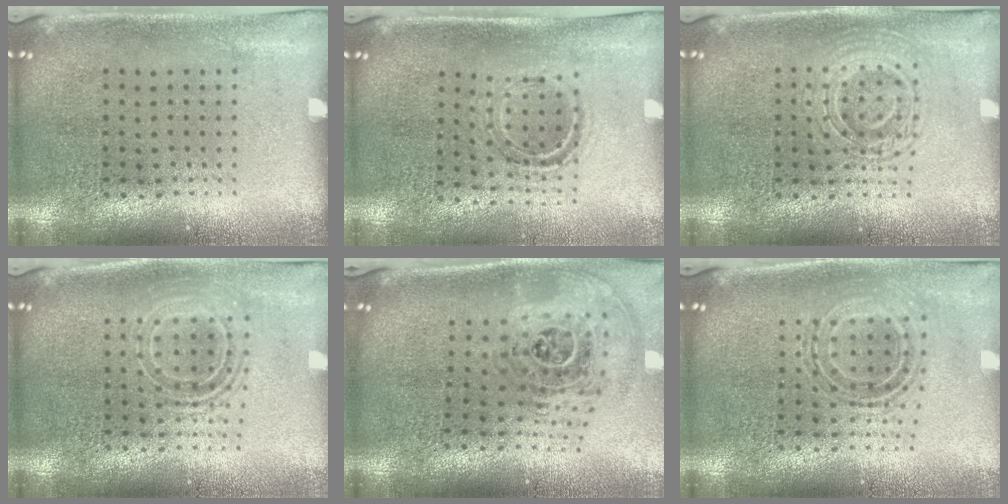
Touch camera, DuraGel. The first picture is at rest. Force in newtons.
{"total": 1.0, "press": 0.9, "slide": 0.3}
{"total": 2.7, "press": 2.7, "slide": 0.5}
{"total": 1.8, "press": 1.4, "slide": 1.2}
{"total": 1.9, "press": 1.5, "slide": 1.2}
{"total": 0.8, "press": 0.8, "slide": 0.3}